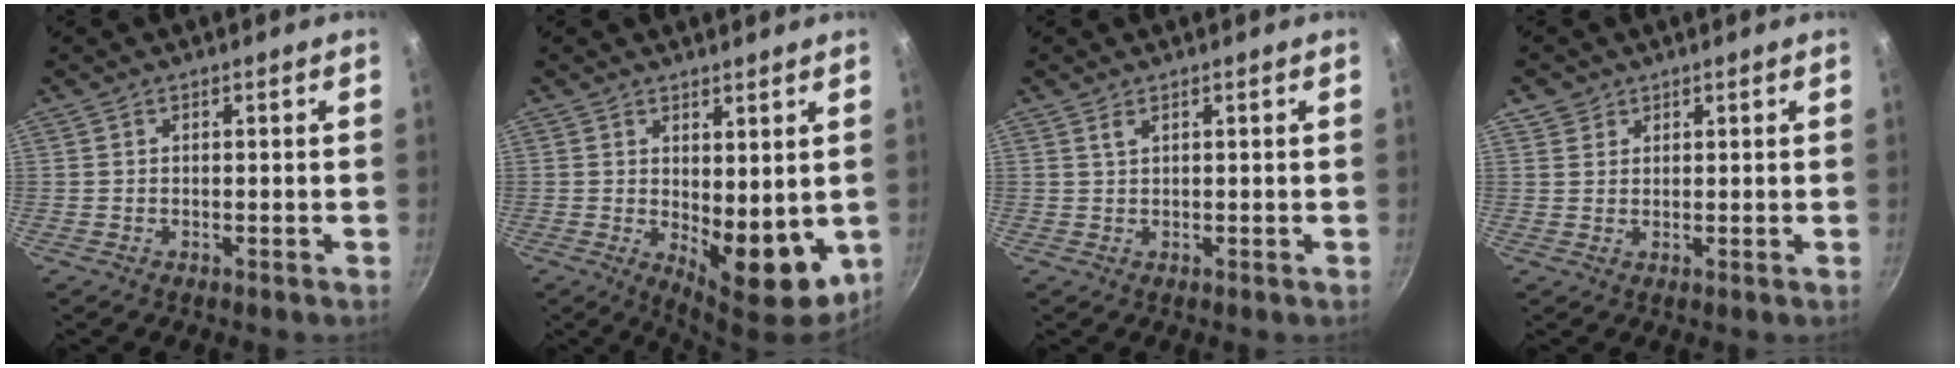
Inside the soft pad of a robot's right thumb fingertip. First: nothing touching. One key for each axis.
{"total": 10.9, "fx": 0.2, "fy": 5.2, "fz": 9.5, "tx": -0.104, "ty": -0.024, "tz": 0.017}
{"total": 1.5, "fx": 0.9, "fy": 0.5, "fz": 1.1, "tx": -0.023, "ty": -0.003, "tz": 0.020}
{"total": 2.5, "fx": 1.4, "fy": 2.1, "fz": 0.2, "tx": 0.015, "ty": 0.003, "tz": 0.023}